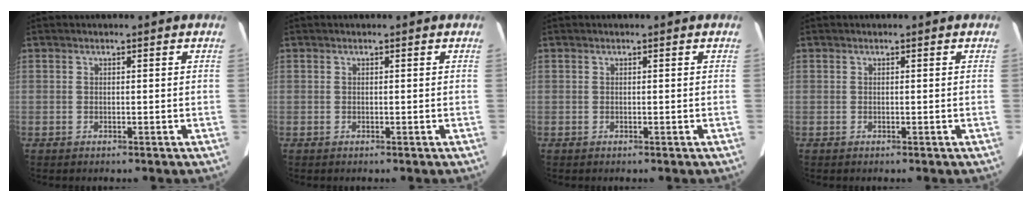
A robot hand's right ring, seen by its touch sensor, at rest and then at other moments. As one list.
[{"total": 0.0}, {"total": 0.0}, {"total": 0.0}]